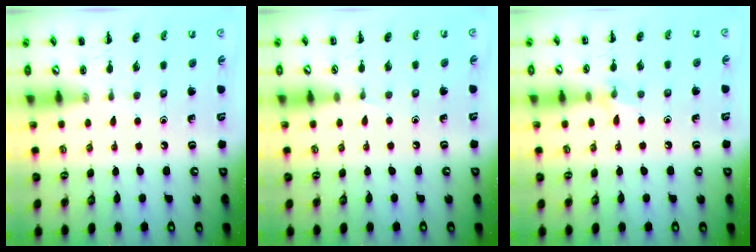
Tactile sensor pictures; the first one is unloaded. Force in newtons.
{"total": 3.0, "press": 2.8, "slide": 1.0}
{"total": 6.1, "press": 5.8, "slide": 2.0}